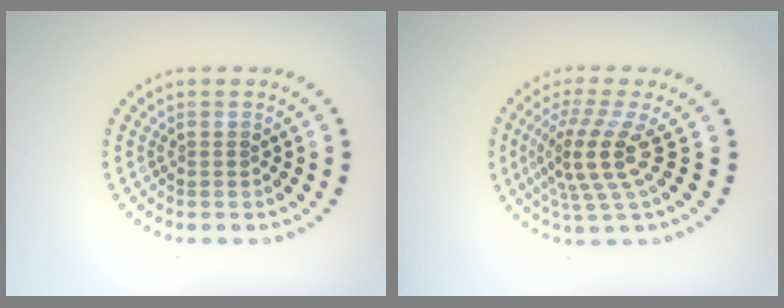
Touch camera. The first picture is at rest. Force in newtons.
{"total": 4.5, "press": 3.3, "slide": 3.1}